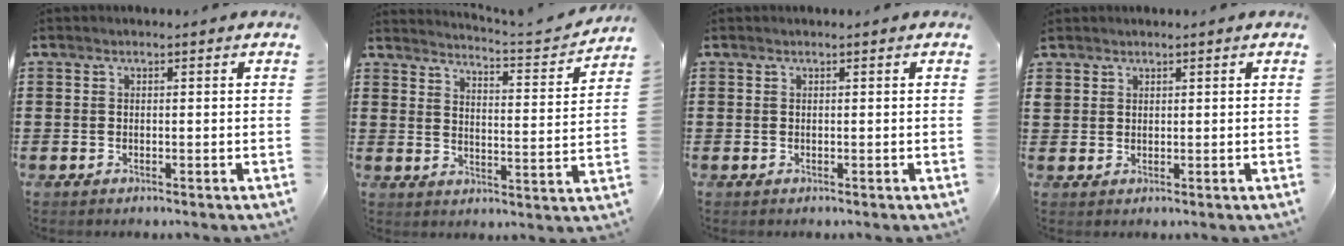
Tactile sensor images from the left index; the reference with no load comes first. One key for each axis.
{"total": 3.1, "fx": 3.0, "fy": -0.5, "fz": 0.7, "tx": -0.027, "ty": -0.034, "tz": 0.040}
{"total": 0.0}
{"total": 1.8, "fx": 1.4, "fy": 1.0, "fz": 0.1, "tx": -0.007, "ty": 0.005, "tz": 0.029}